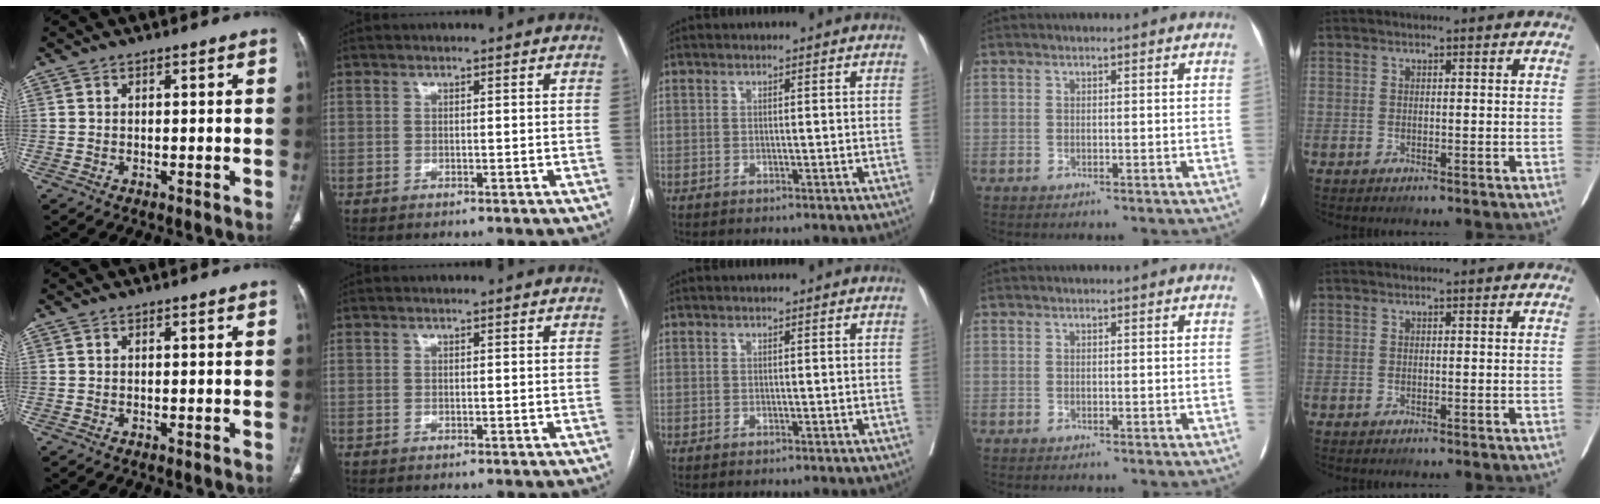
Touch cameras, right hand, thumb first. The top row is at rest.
{}